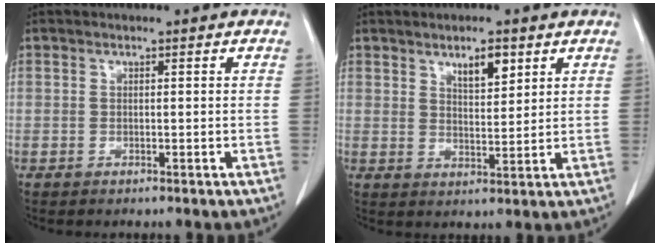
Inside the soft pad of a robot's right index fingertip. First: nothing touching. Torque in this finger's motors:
{"motor_torque": [0.43, 0.42, 0.08, 0.02]}